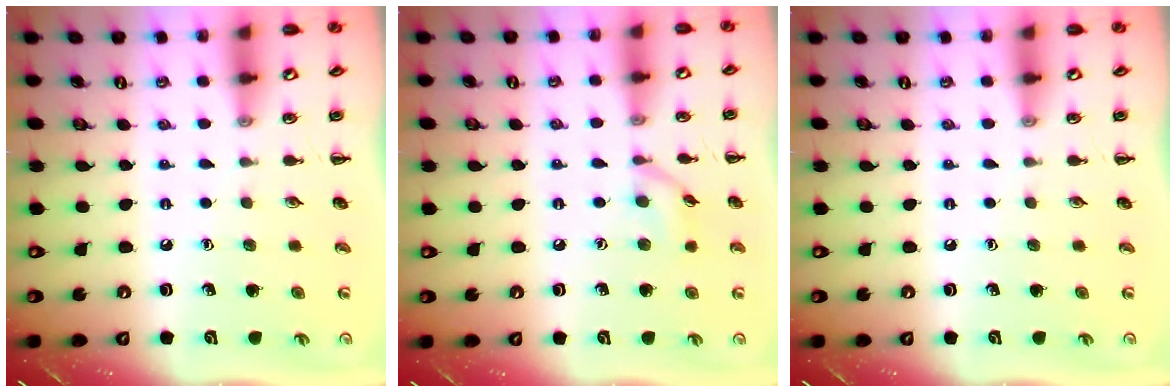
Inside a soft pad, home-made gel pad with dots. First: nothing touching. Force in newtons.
{"total": 7.4, "press": 7.3, "slide": 0.8}
{"total": 0.0}